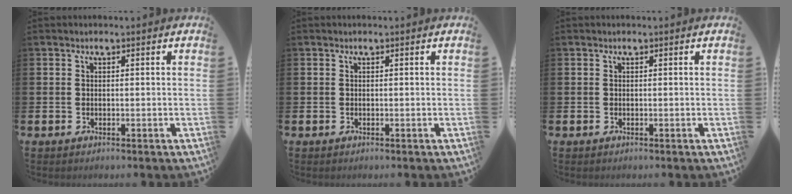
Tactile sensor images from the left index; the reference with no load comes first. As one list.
[{"total": 0.0}, {"total": 0.0}]